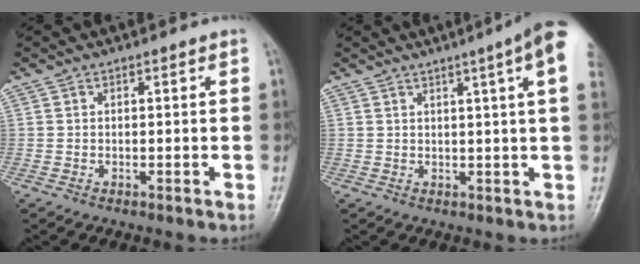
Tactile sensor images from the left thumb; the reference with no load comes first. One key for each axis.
{"total": 10.1, "fx": 4.9, "fy": 0.1, "fz": 8.8, "tx": -0.110, "ty": 0.002, "tz": 0.047}